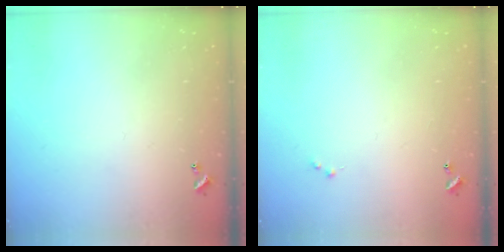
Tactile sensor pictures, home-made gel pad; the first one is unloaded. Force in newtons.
{"total": 0.0}